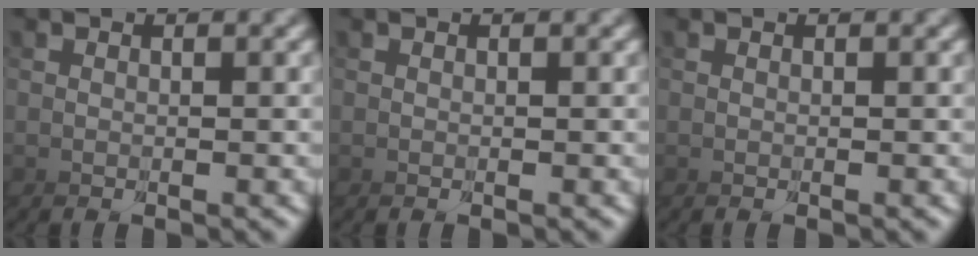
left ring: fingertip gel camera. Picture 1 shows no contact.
{"total": 0.0}
{"total": 0.0}